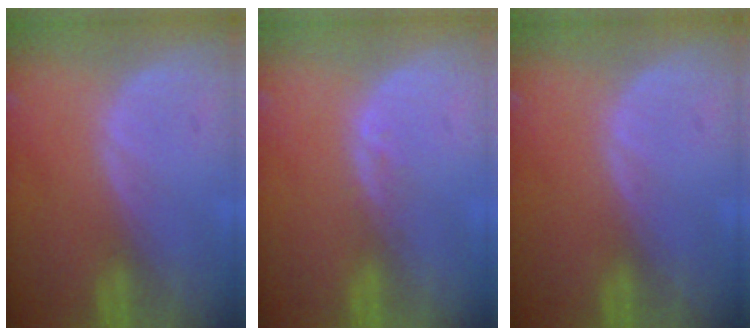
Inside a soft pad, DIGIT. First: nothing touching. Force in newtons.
{"total": 1.0, "press": 1.0, "slide": 0.2}
{"total": 0.0}